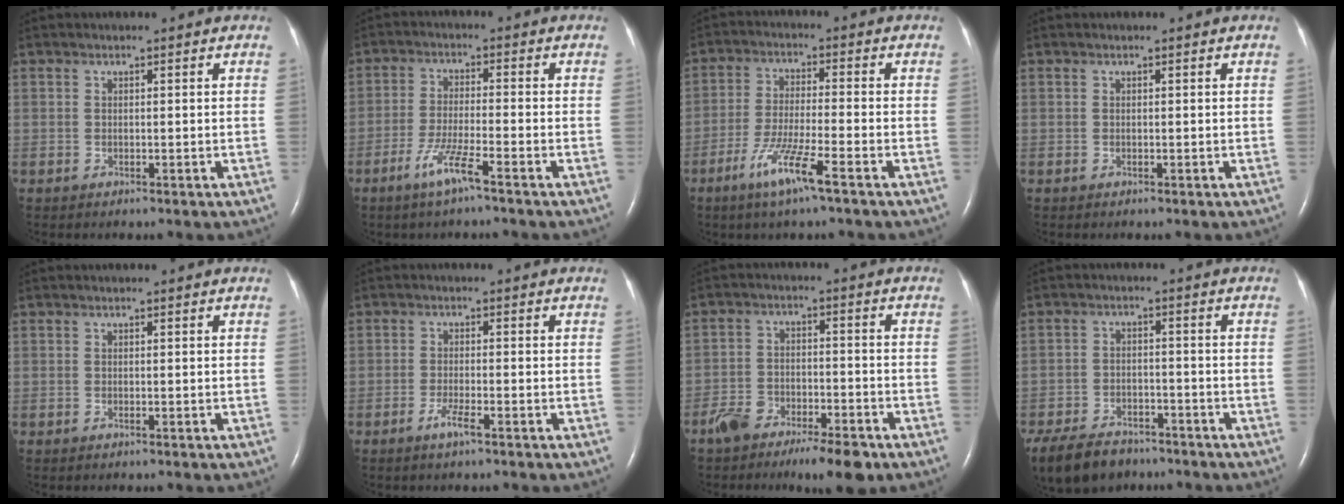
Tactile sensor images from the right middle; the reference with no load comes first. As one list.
[{"total": 5.5, "force": [-3.5, -0.2, 4.3], "torque": [-0.088, -0.009, -0.071]}, {"total": 7.8, "force": [-4.5, -0.2, 6.4], "torque": [-0.129, -0.016, -0.087]}, {"total": 0.0}, {"total": 0.0}, {"total": 2.5, "force": [-1.6, 0.1, 1.9], "torque": [-0.043, -0.003, -0.032]}, {"total": 8.9, "force": [-6.4, 2.7, 5.6], "torque": [-0.096, 0.002, -0.106]}, {"total": 13.0, "force": [-9.8, 6.7, 5.4], "torque": [-0.127, -0.016, -0.151]}]